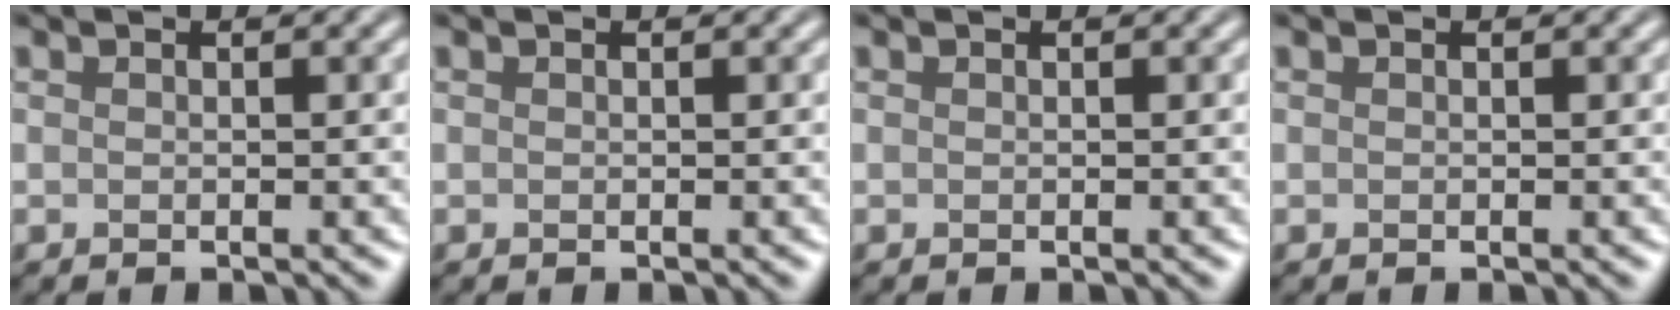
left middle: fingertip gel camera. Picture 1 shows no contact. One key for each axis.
{"total": 0.0}
{"total": 0.0}
{"total": 0.0}